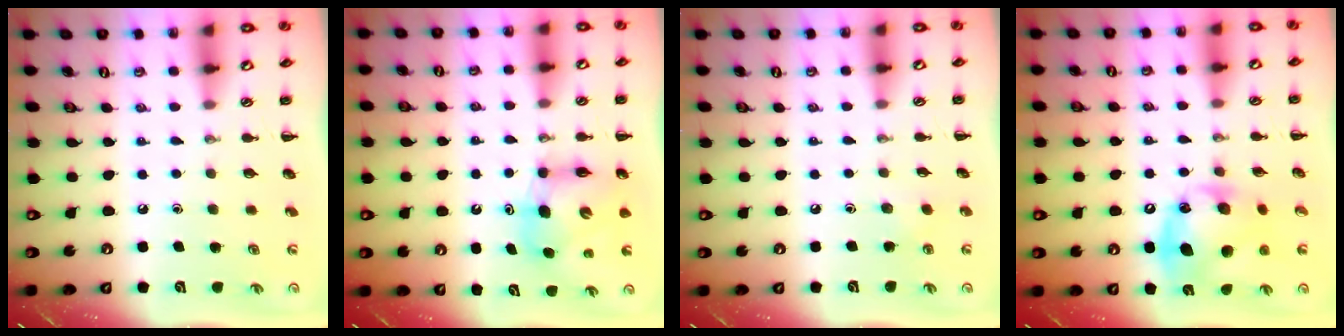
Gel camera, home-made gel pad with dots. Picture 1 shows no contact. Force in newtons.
{"total": 6.9, "press": 6.8, "slide": 0.9}
{"total": 3.1, "press": 3.0, "slide": 1.0}
{"total": 15.9, "press": 15.8, "slide": 1.0}